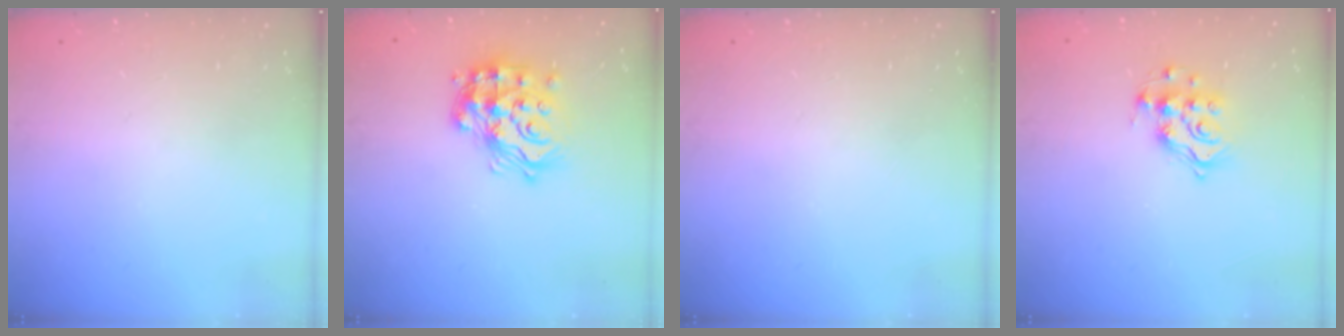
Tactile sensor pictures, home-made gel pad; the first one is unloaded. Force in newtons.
{"total": 18.4, "press": 18.4, "slide": 1.0}
{"total": 0.0}
{"total": 11.0, "press": 11.0, "slide": 0.4}